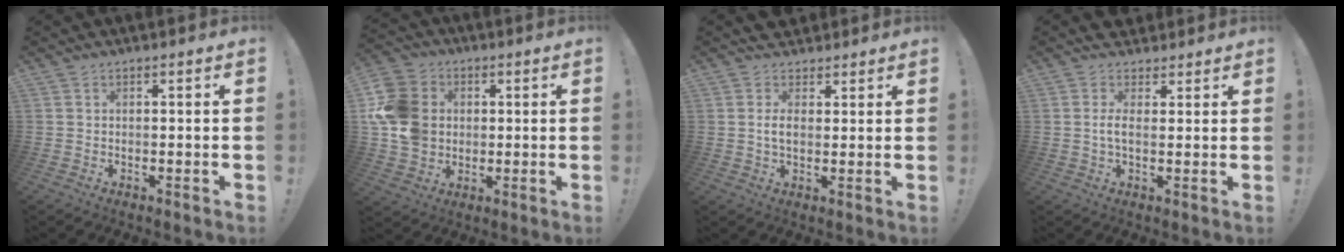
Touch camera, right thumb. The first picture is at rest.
{"total": 15.8, "force": [1.7, 13.3, 8.3], "torque": [-0.155, 0.004, 0.037]}
{"total": 5.0, "force": [2.0, 3.6, 2.8], "torque": [-0.035, -0.008, 0.033]}
{"total": 4.2, "force": [1.8, 2.3, 3.0], "torque": [-0.041, -0.010, 0.031]}